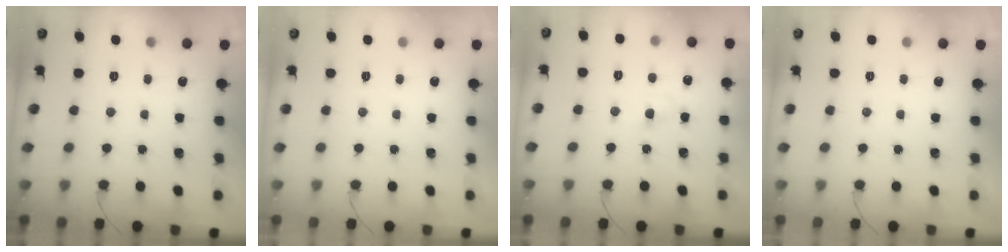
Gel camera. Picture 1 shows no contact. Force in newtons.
{"total": 0.0}
{"total": 3.2, "press": 3.0, "slide": 1.2}
{"total": 0.0}